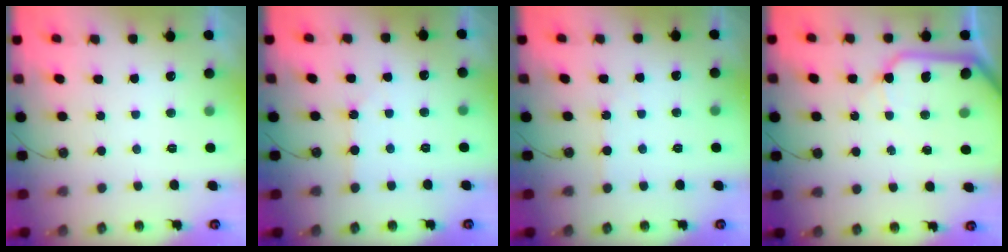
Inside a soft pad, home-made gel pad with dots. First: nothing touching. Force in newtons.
{"total": 2.3, "press": 2.3, "slide": 0.3}
{"total": 2.7, "press": 2.7, "slide": 0.4}
{"total": 11.7, "press": 11.5, "slide": 1.8}